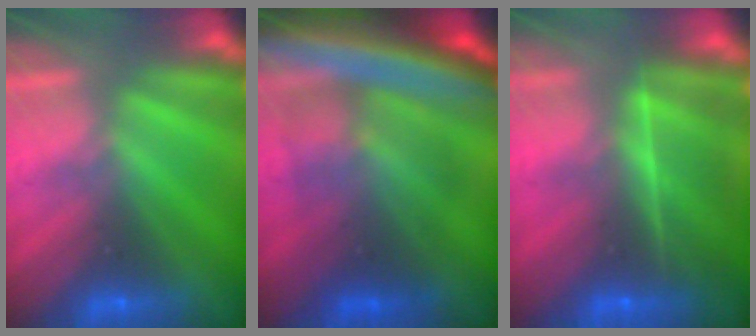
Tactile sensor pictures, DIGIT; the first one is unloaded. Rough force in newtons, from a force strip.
{"total": 7.2}
{"total": 7.0}